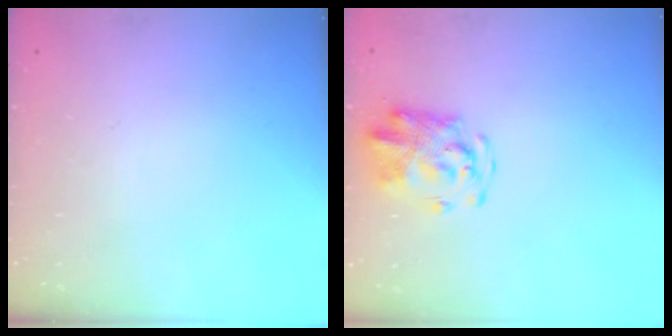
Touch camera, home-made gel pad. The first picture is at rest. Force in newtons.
{"total": 5.1, "press": 5.1, "slide": 0.6}